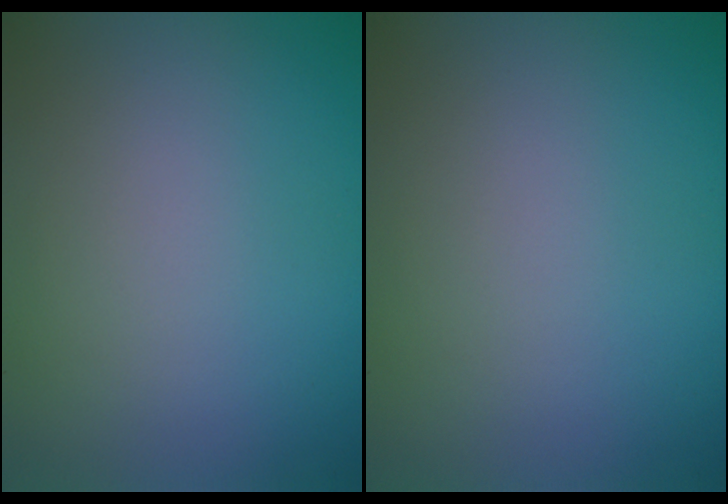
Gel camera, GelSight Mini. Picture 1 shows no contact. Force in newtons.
{"total": 0.0}